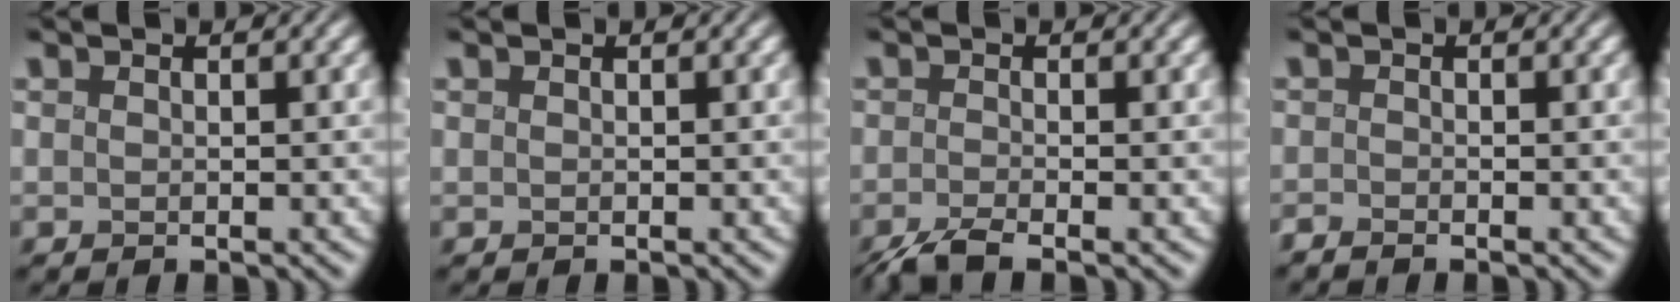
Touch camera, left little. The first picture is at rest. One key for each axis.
{"total": 0.0}
{"total": 2.7, "fx": -2.1, "fy": 0.3, "fz": 1.7, "tx": -0.028, "ty": -0.007, "tz": -0.050}
{"total": 1.1, "fx": -1.1, "fy": 0.0, "fz": 0.1, "tx": 0.002, "ty": -0.003, "tz": -0.021}